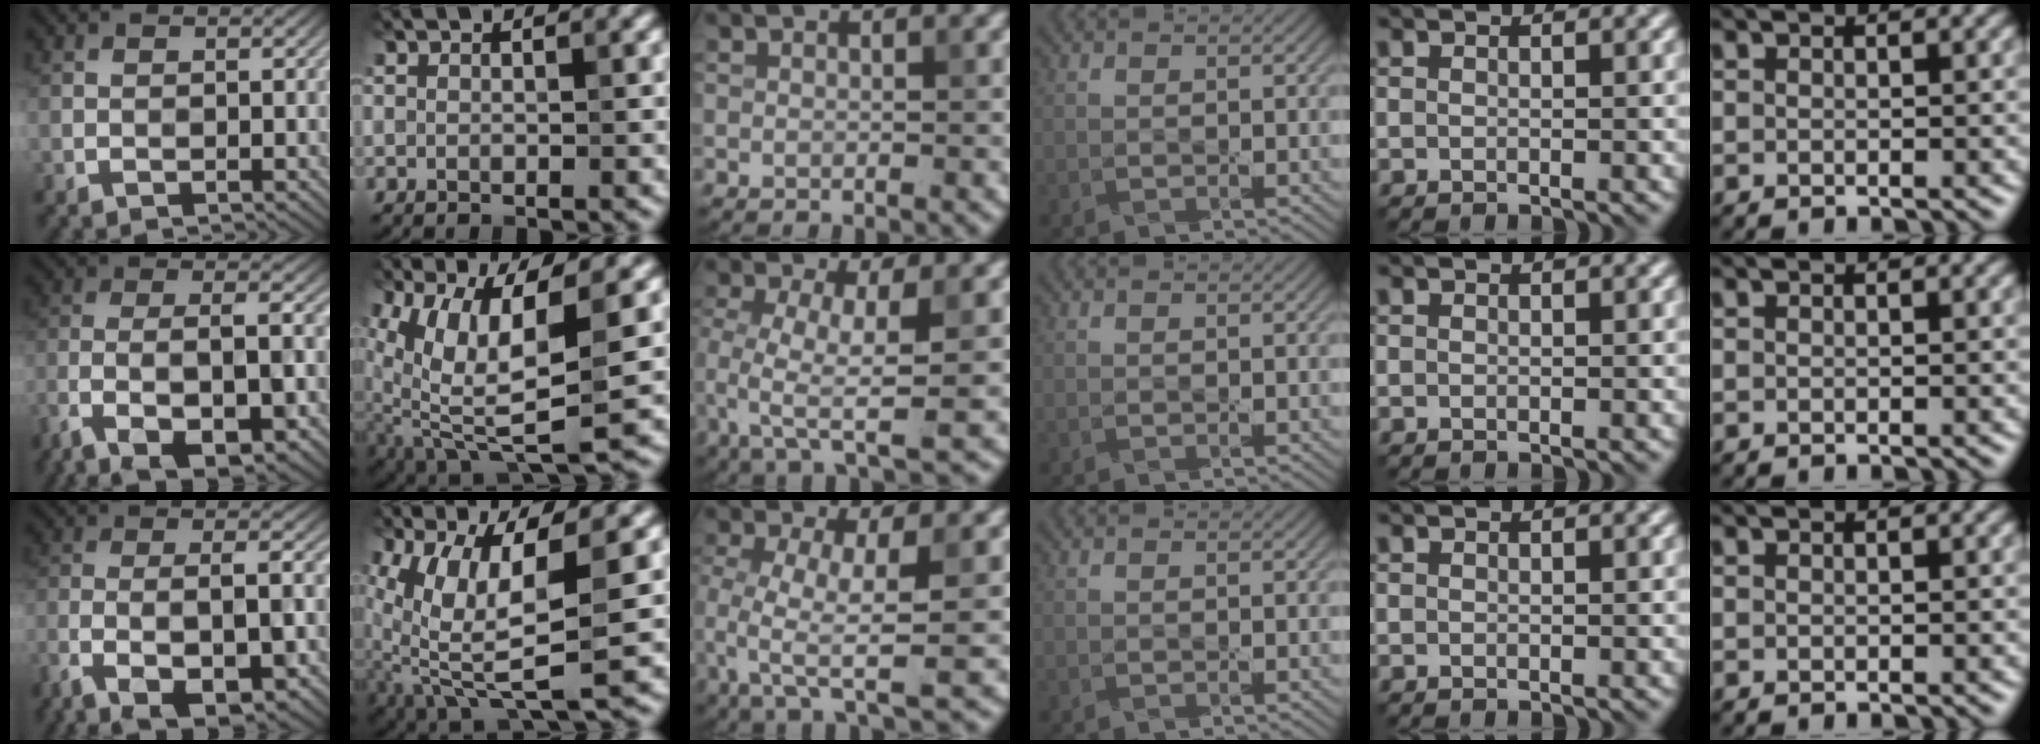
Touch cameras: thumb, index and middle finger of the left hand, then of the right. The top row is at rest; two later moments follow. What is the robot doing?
{"motion": "wipe", "object": "glass cup"}